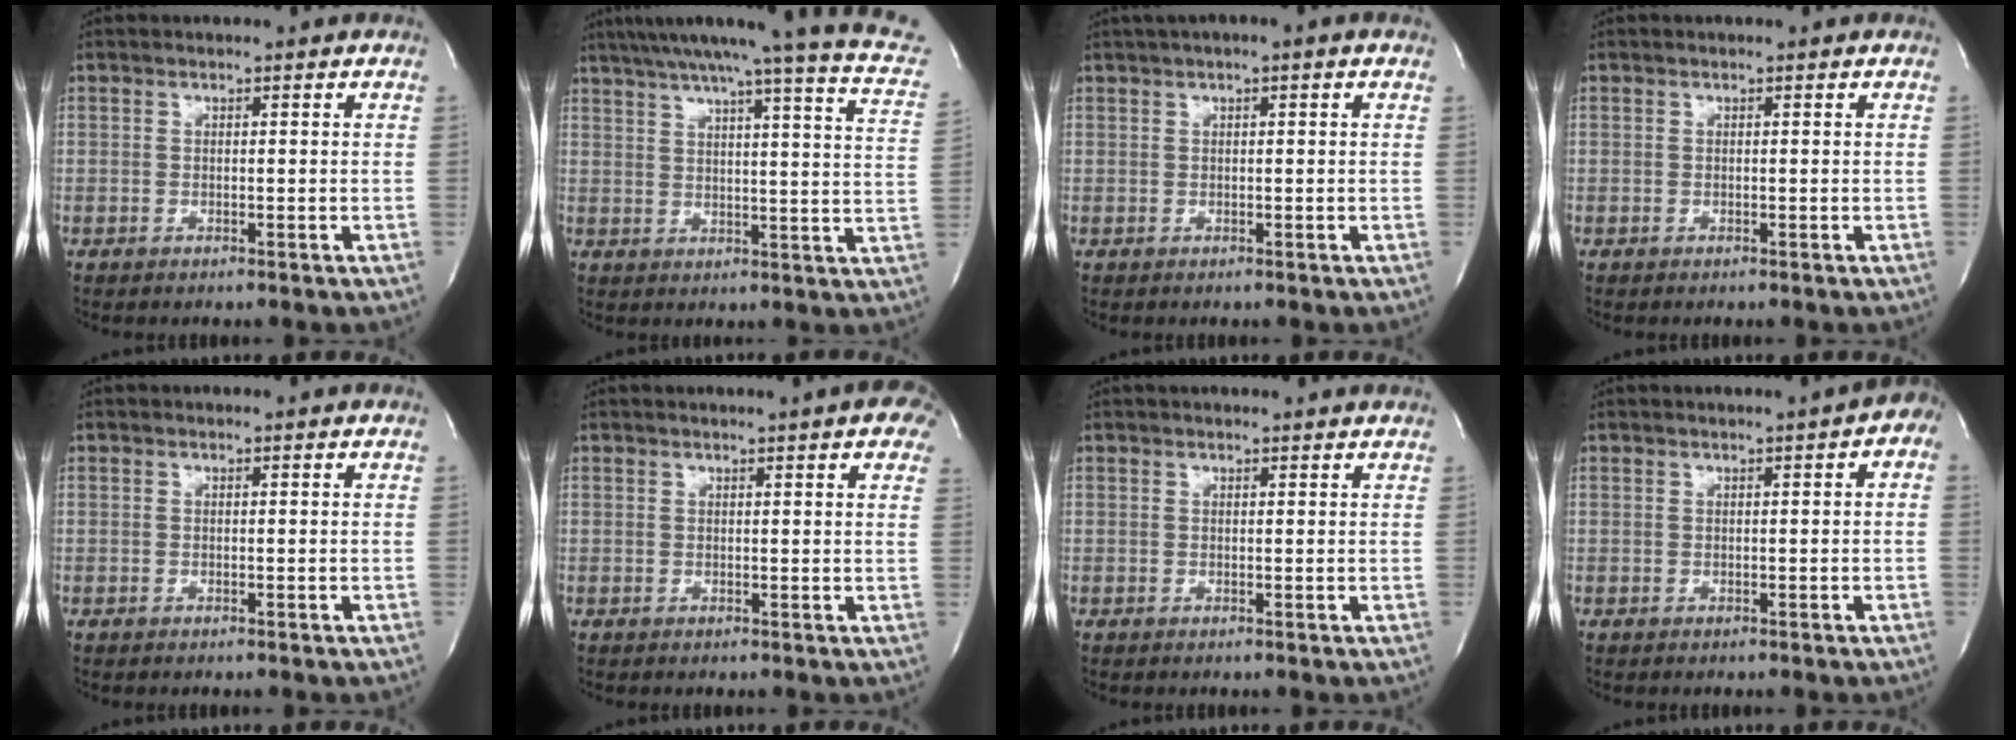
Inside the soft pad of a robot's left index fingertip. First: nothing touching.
{"total": 21.6, "force": [17.2, 0.2, 13.1], "torque": [-0.194, -0.021, 0.206]}
{"total": 2.7, "force": [1.0, 0.3, 2.5], "torque": [-0.044, 0.013, 0.011]}
{"total": 0.0}
{"total": 0.0}
{"total": 6.7, "force": [4.6, 1.4, 4.7], "torque": [-0.053, 0.002, 0.038]}
{"total": 4.2, "force": [4.0, 0.3, 1.3], "torque": [-0.016, 0.020, 0.041]}
{"total": 3.1, "force": [1.1, 0.8, 2.8], "torque": [-0.026, 0.011, 0.006]}